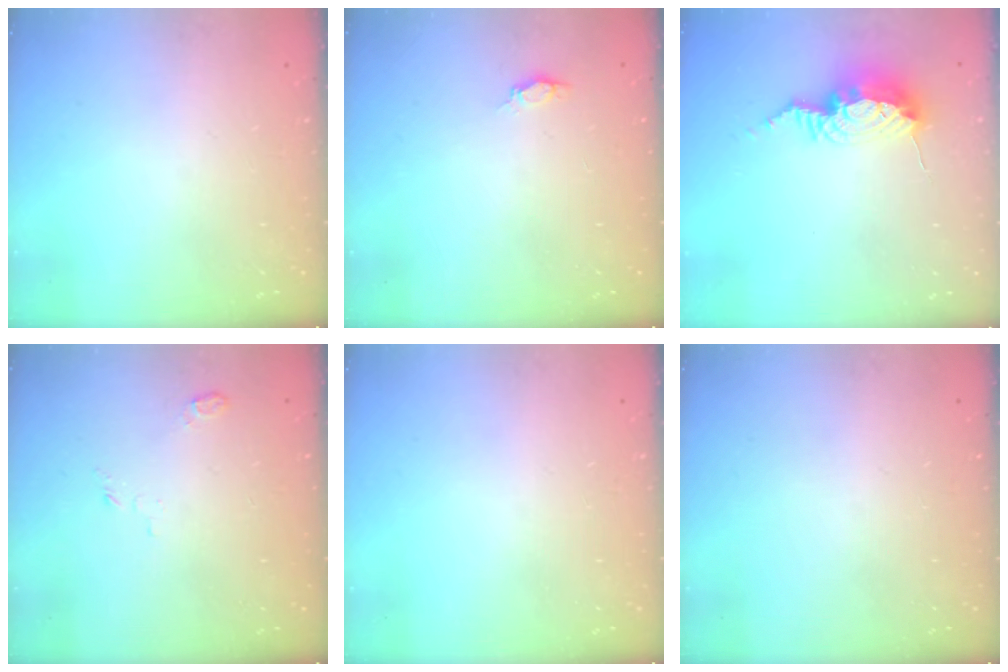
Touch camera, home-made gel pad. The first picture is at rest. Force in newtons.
{"total": 3.3, "press": 3.1, "slide": 1.0}
{"total": 10.3, "press": 10.2, "slide": 1.0}
{"total": 4.0, "press": 3.9, "slide": 0.9}
{"total": 0.0}
{"total": 0.0}